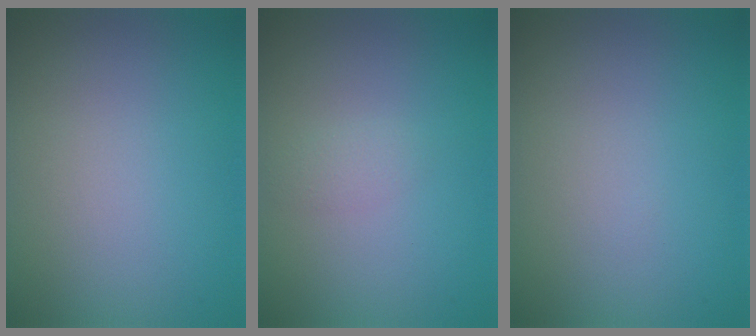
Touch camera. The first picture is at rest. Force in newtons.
{"total": 0.8, "press": 0.8, "slide": 0.0}
{"total": 0.0}